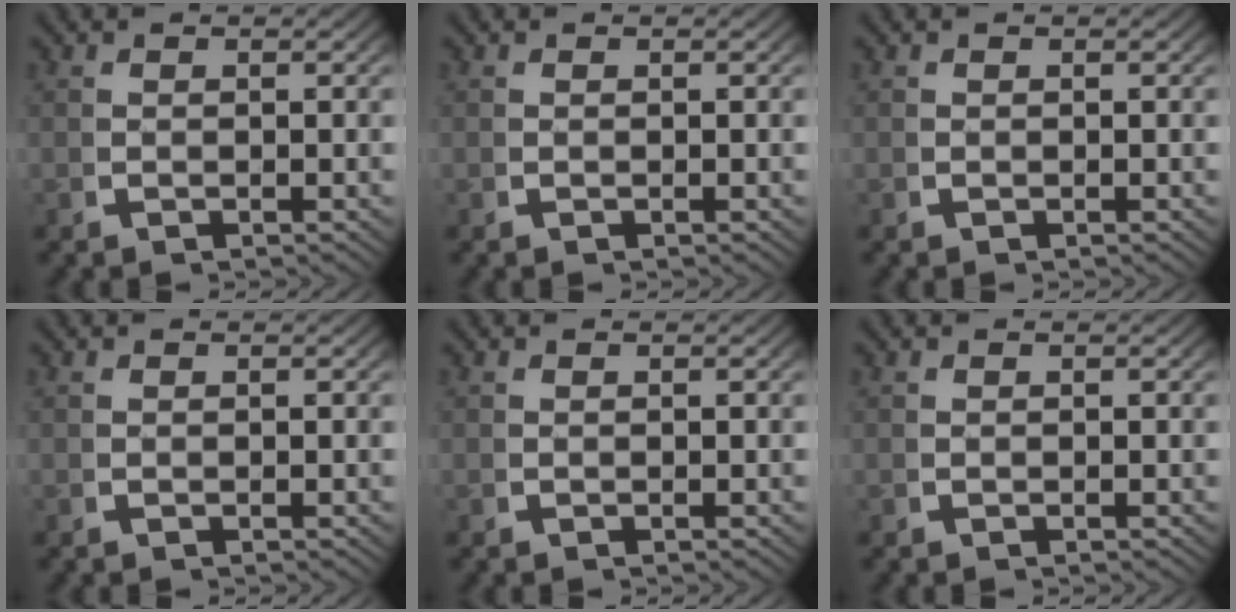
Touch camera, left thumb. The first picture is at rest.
{"total": 0.0}
{"total": 0.0}
{"total": 0.0}
{"total": 0.0}
{"total": 0.0}